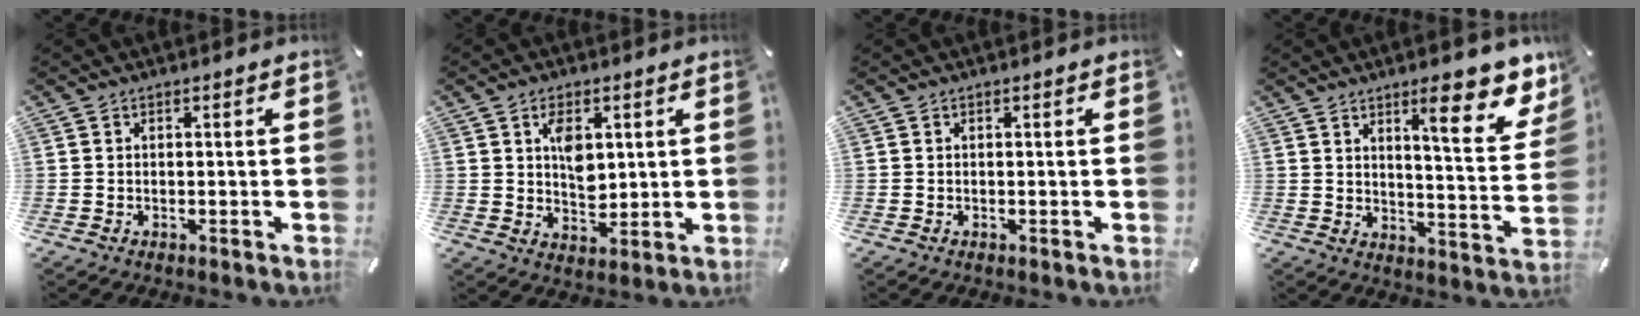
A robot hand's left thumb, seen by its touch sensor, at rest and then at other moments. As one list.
[{"total": 6.6, "force": [2.1, 4.3, 4.5], "torque": [-0.065, -0.005, 0.032]}, {"total": 0.0}, {"total": 14.0, "force": [9.2, 4.1, 9.7], "torque": [-0.122, -0.065, 0.147]}]